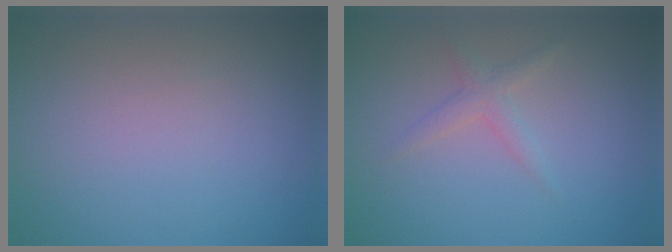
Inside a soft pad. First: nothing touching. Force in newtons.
{"total": 1.6, "press": 1.6, "slide": 0.0}